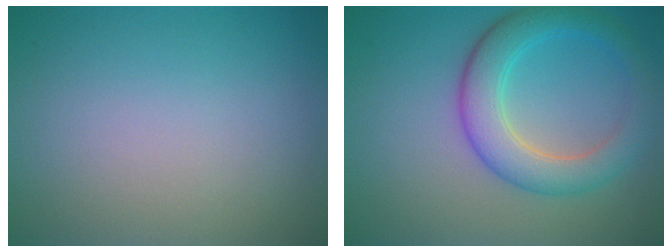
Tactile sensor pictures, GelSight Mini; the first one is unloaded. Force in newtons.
{"total": 5.1, "press": 5.1, "slide": 0.1}